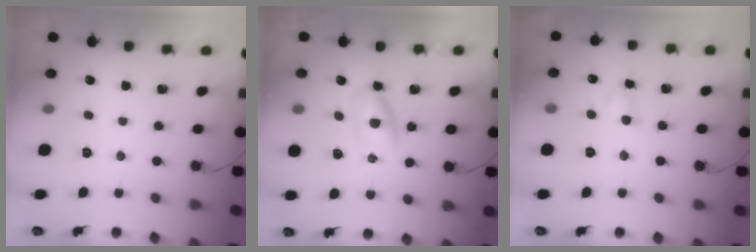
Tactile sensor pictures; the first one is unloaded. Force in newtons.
{"total": 4.1, "press": 4.0, "slide": 1.1}
{"total": 2.5, "press": 2.3, "slide": 1.0}